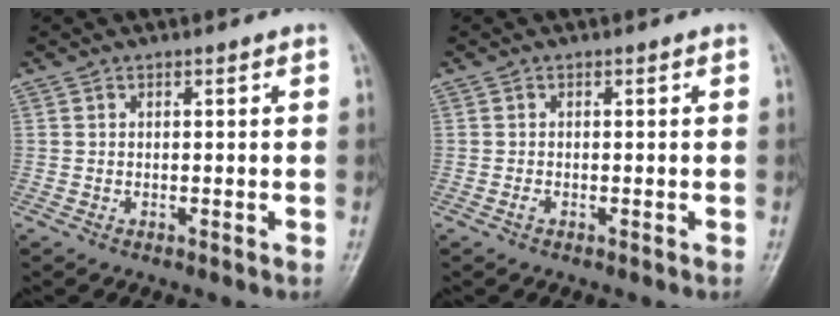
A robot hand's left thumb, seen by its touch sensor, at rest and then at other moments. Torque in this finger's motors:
{"motor_torque": [-0.28, -0.28, 0.44, 0.14, -0.02]}